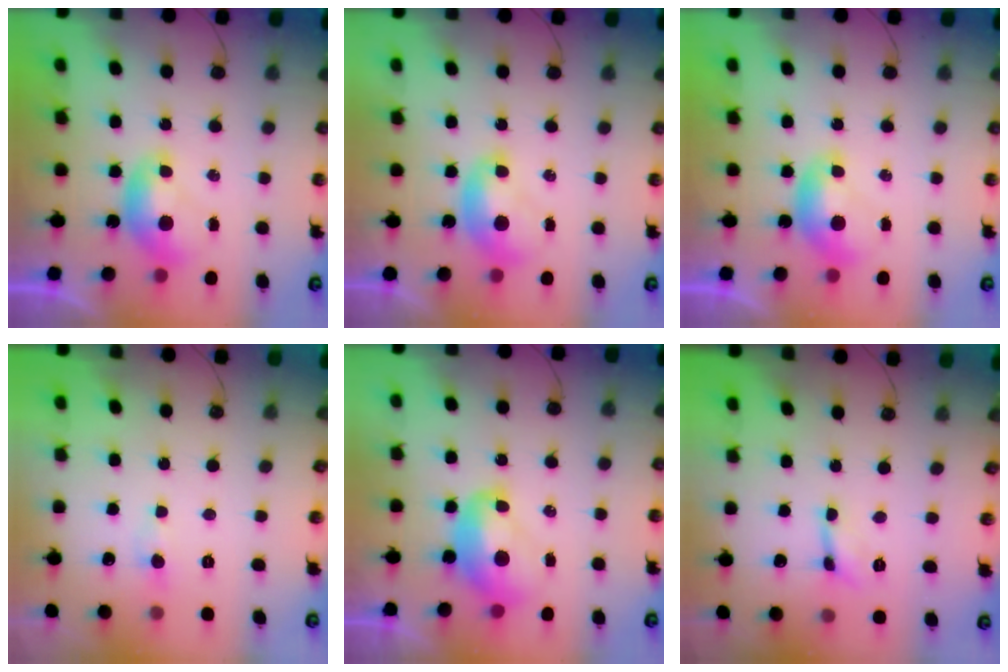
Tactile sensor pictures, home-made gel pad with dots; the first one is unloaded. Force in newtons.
{"total": 1.4, "press": 1.4, "slide": 0.2}
{"total": 0.0}
{"total": 0.6, "press": 0.4, "slide": 0.4}
{"total": 3.0, "press": 2.9, "slide": 0.5}
{"total": 0.6, "press": 0.6, "slide": 0.2}